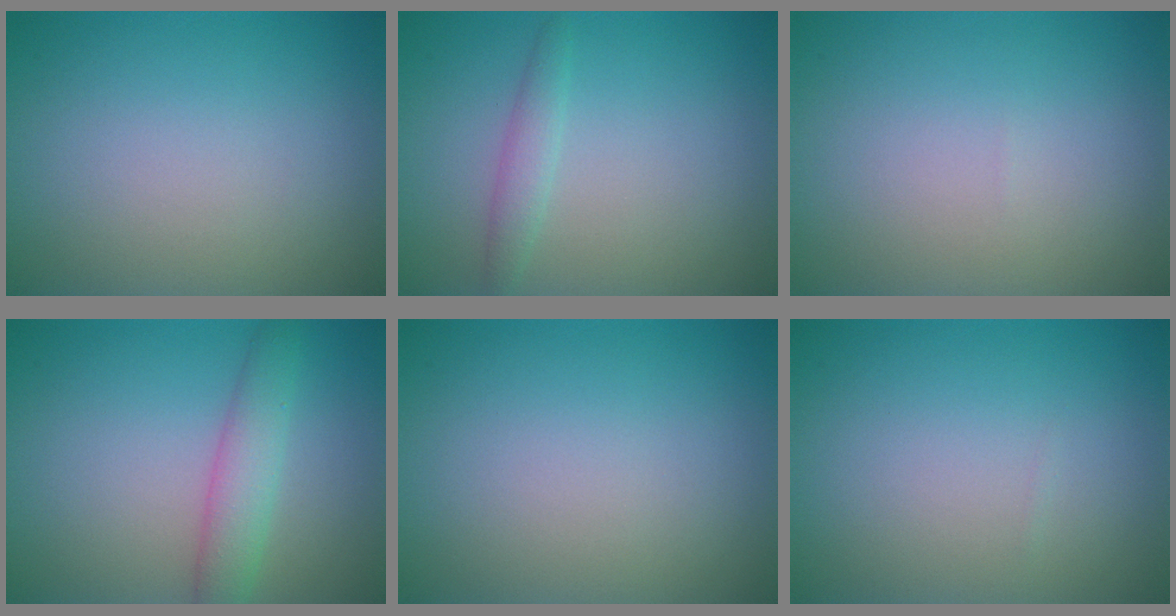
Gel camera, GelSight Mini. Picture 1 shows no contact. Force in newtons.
{"total": 1.6, "press": 1.6, "slide": 0.1}
{"total": 0.0}
{"total": 3.2, "press": 3.2, "slide": 0.1}
{"total": 0.0}
{"total": 0.0}